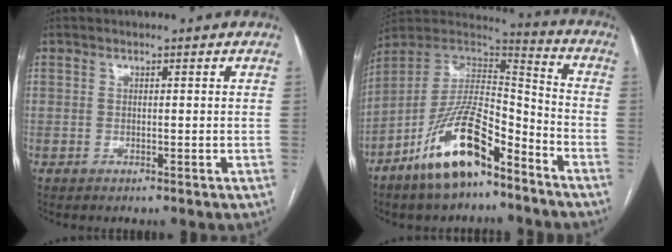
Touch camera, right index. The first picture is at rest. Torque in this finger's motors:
{"motor_torque": [1.01, -0.84, 0.50, 0.00]}